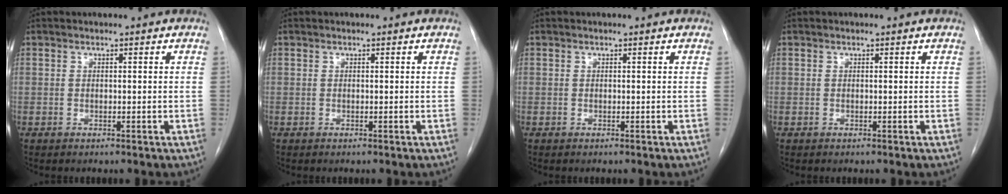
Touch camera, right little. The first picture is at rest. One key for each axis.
{"total": 0.0}
{"total": 0.0}
{"total": 0.0}